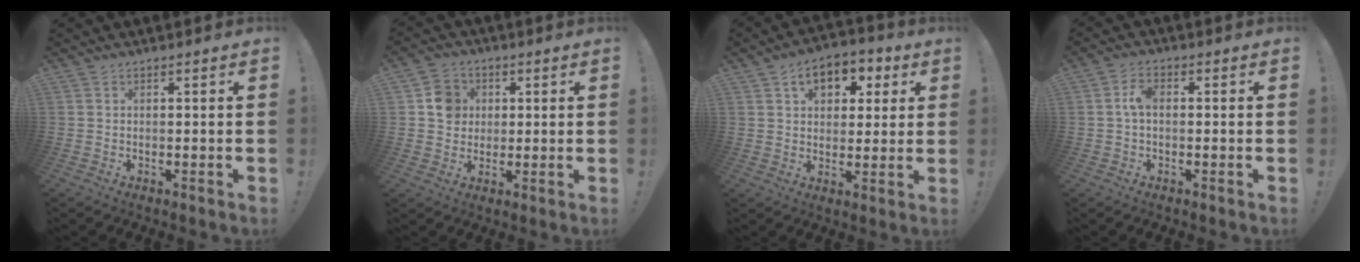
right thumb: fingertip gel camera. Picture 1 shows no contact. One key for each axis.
{"total": 8.2, "fx": 1.6, "fy": 7.6, "fz": 2.5, "tx": -0.020, "ty": 0.000, "tz": 0.034}
{"total": 10.0, "fx": 4.3, "fy": 7.0, "fz": 5.7, "tx": -0.077, "ty": -0.014, "tz": 0.077}
{"total": 4.4, "fx": -0.1, "fy": 2.4, "fz": 3.7, "tx": -0.076, "ty": 0.010, "tz": -0.002}